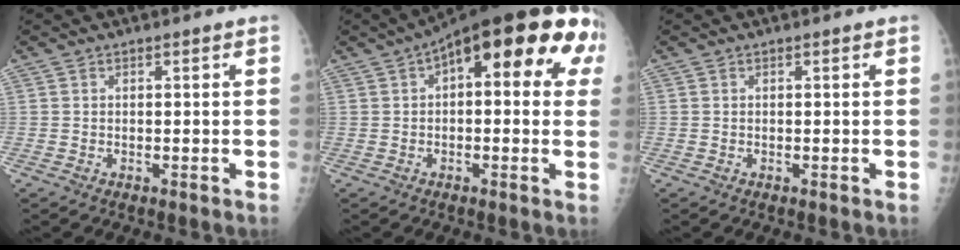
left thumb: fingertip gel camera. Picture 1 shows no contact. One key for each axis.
{"total": 24.1, "fx": 8.5, "fy": 9.8, "fz": 20.2, "tx": -0.258, "ty": 0.030, "tz": 0.105}
{"total": 0.0}